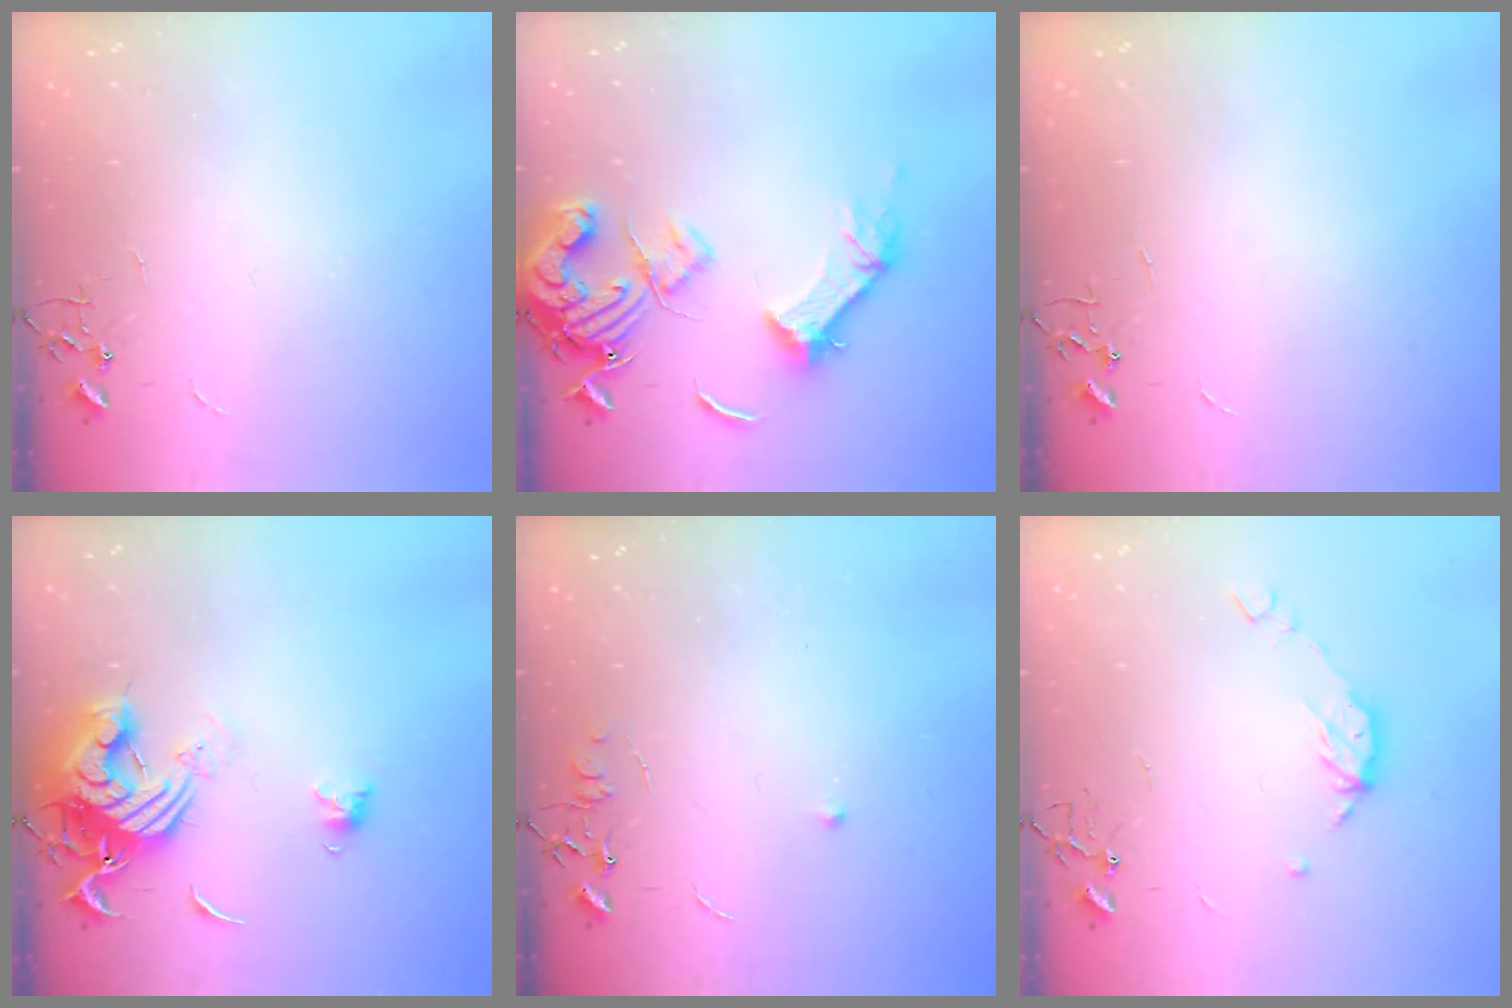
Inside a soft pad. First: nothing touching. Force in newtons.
{"total": 15.3, "press": 15.2, "slide": 2.0}
{"total": 0.0}
{"total": 13.4, "press": 13.3, "slide": 1.7}
{"total": 5.5, "press": 5.4, "slide": 0.8}
{"total": 7.8, "press": 7.8, "slide": 0.6}